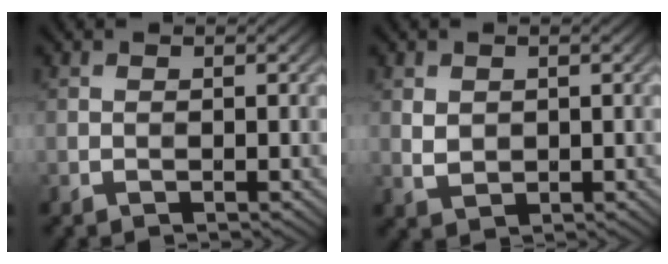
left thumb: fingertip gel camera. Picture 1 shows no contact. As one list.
[{"total": 1.9, "force": [0.6, 1.5, 0.9], "torque": [-0.025, -0.005, 0.016]}]